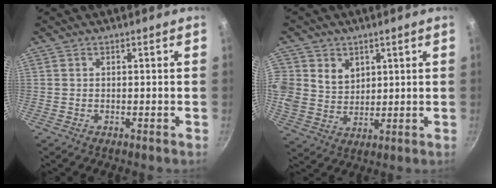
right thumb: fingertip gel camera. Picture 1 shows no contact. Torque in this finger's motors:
{"motor_torque": [0.18, 0.26, 0.44, -0.30, 0.08]}